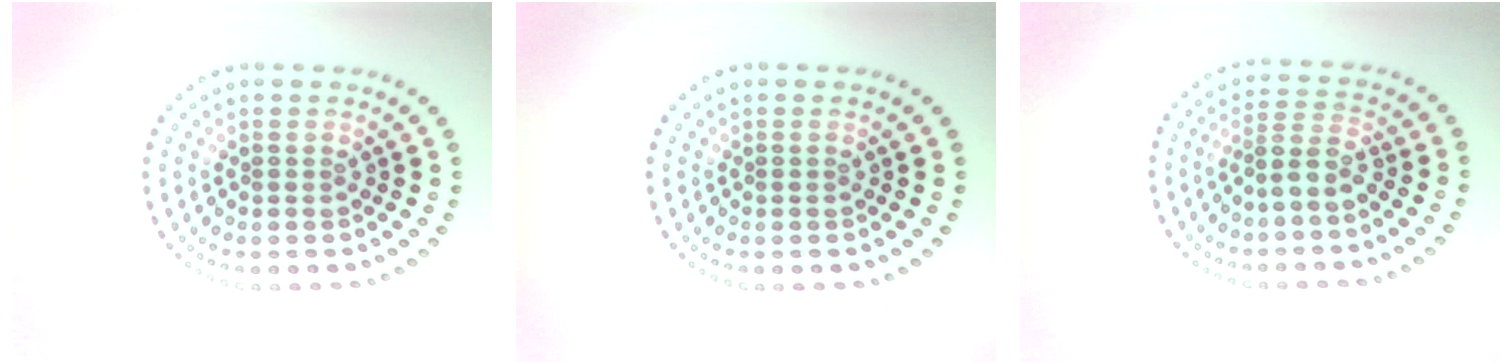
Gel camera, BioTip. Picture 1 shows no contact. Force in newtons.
{"total": 0.0}
{"total": 2.6, "press": 2.1, "slide": 1.6}